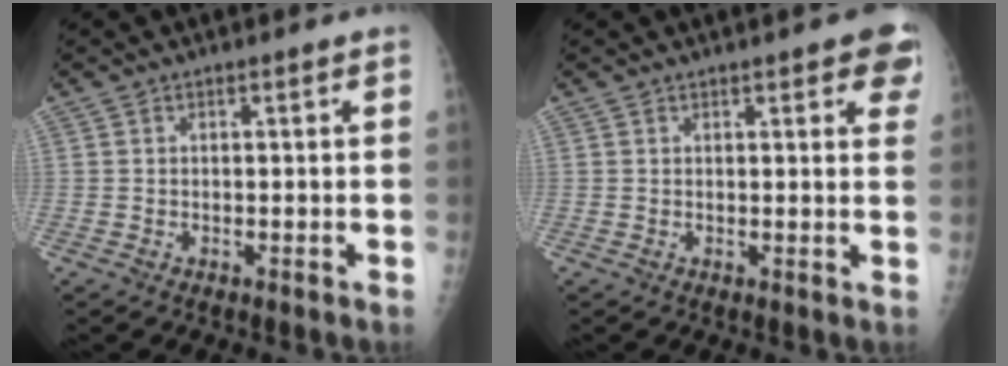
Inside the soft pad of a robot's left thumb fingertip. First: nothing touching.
{"total": 6.1, "force": [3.5, 2.0, 4.5], "torque": [-0.027, -0.005, 0.035]}